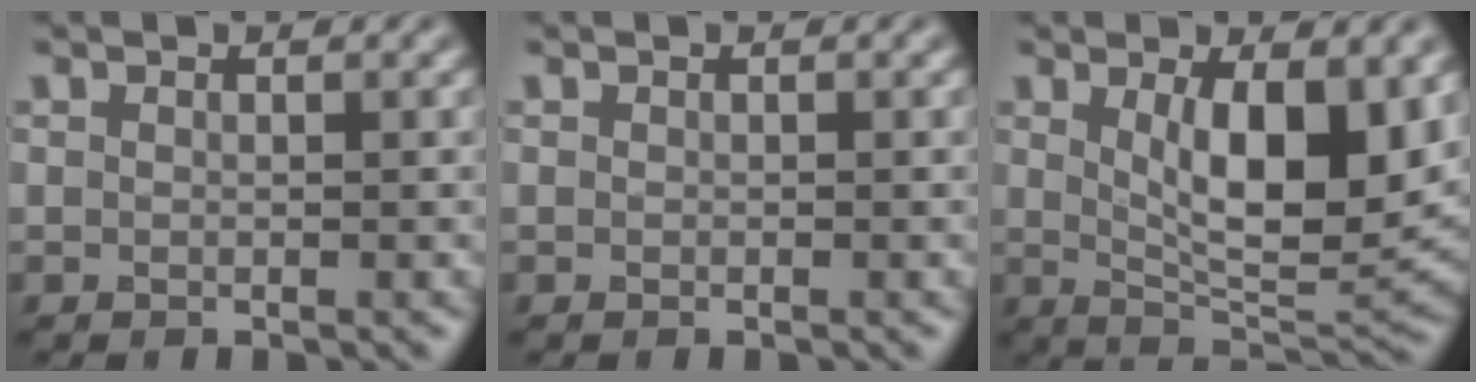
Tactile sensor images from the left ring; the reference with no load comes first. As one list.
[{"total": 0.0}, {"total": 9.0, "force": [1.9, 3.1, 8.2], "torque": [-0.132, -0.017, 0.039]}]